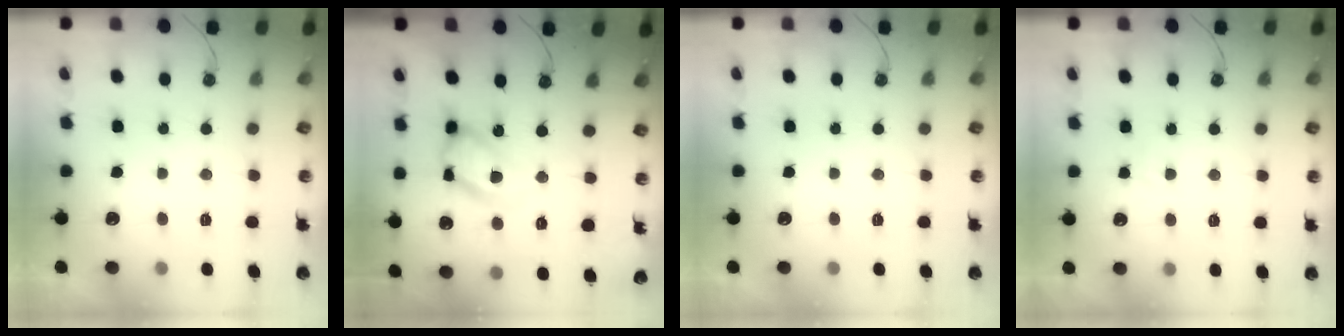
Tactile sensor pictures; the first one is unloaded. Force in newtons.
{"total": 17.6, "press": 17.5, "slide": 1.3}
{"total": 0.0}
{"total": 2.8, "press": 2.8, "slide": 0.4}